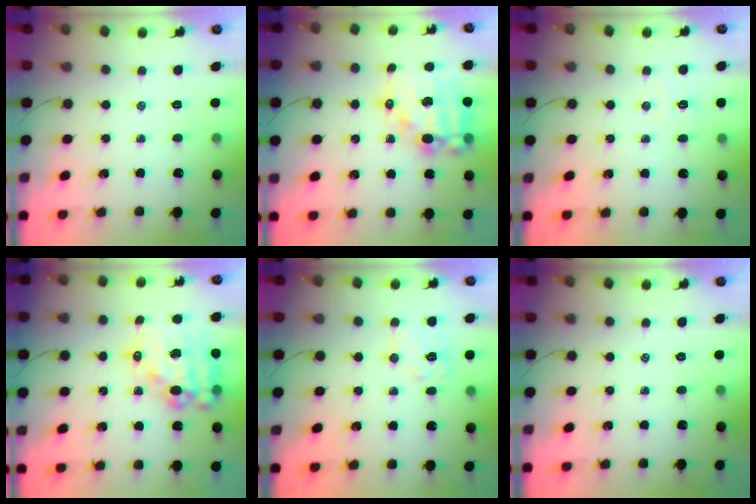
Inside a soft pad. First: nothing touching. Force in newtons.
{"total": 15.7, "press": 15.4, "slide": 3.1}
{"total": 3.5, "press": 3.4, "slide": 0.9}
{"total": 18.0, "press": 17.5, "slide": 3.8}
{"total": 8.6, "press": 8.6, "slide": 0.4}
{"total": 0.0}